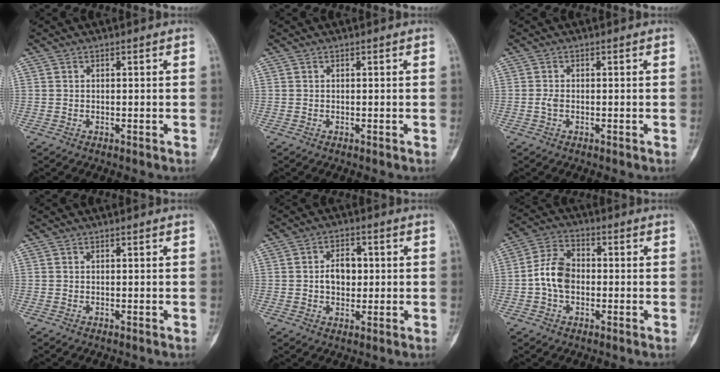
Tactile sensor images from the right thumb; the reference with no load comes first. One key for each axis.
{"total": 0.0}
{"total": 1.2, "fx": -0.3, "fy": 0.7, "fz": 1.0, "tx": -0.024, "ty": -0.001, "tz": -0.006}
{"total": 0.0}
{"total": 6.0, "fx": 0.3, "fy": 4.2, "fz": 4.3, "tx": -0.045, "ty": 0.008, "tz": 0.003}
{"total": 8.1, "fx": -0.9, "fy": 5.7, "fz": 5.8, "tx": -0.100, "ty": 0.023, "tz": -0.027}